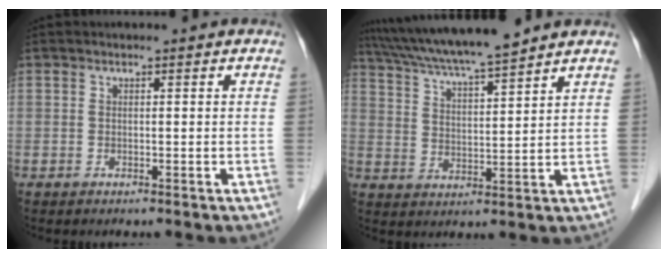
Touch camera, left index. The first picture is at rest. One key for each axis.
{"total": 12.7, "fx": 11.3, "fy": -0.4, "fz": 5.9, "tx": -0.111, "ty": 0.017, "tz": 0.190}